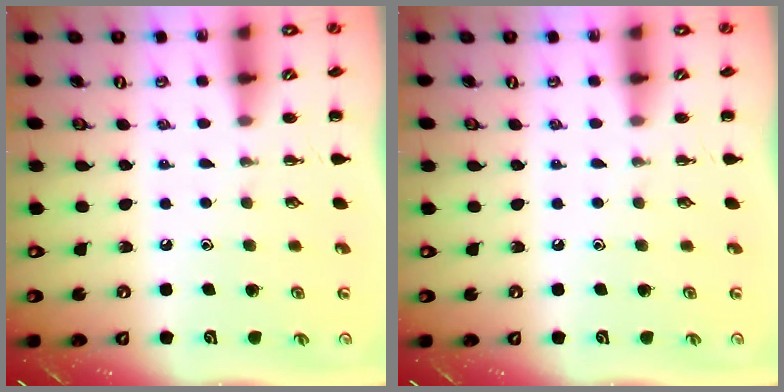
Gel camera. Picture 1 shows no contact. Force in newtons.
{"total": 0.0}